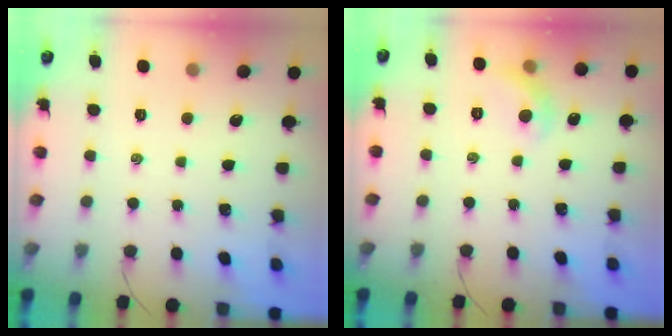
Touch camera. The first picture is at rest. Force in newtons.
{"total": 6.5, "press": 6.4, "slide": 0.8}